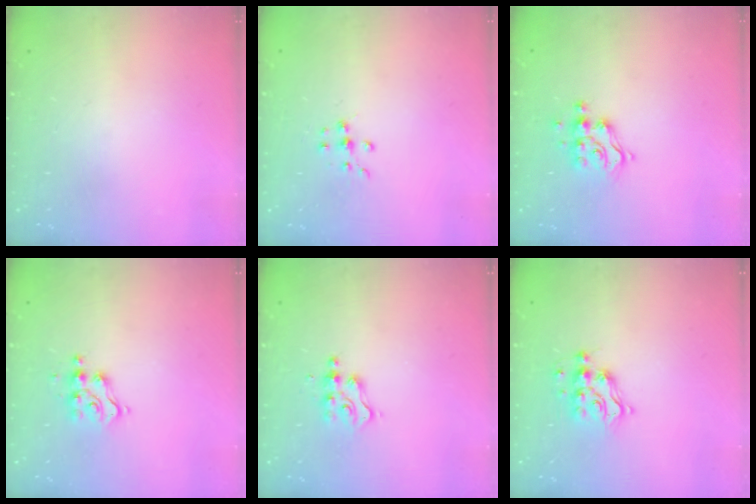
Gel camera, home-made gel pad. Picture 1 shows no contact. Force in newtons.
{"total": 5.6, "press": 5.6, "slide": 0.4}
{"total": 9.7, "press": 9.7, "slide": 0.7}
{"total": 5.7, "press": 5.7, "slide": 0.3}
{"total": 3.3, "press": 3.2, "slide": 0.5}
{"total": 8.6, "press": 8.6, "slide": 0.5}